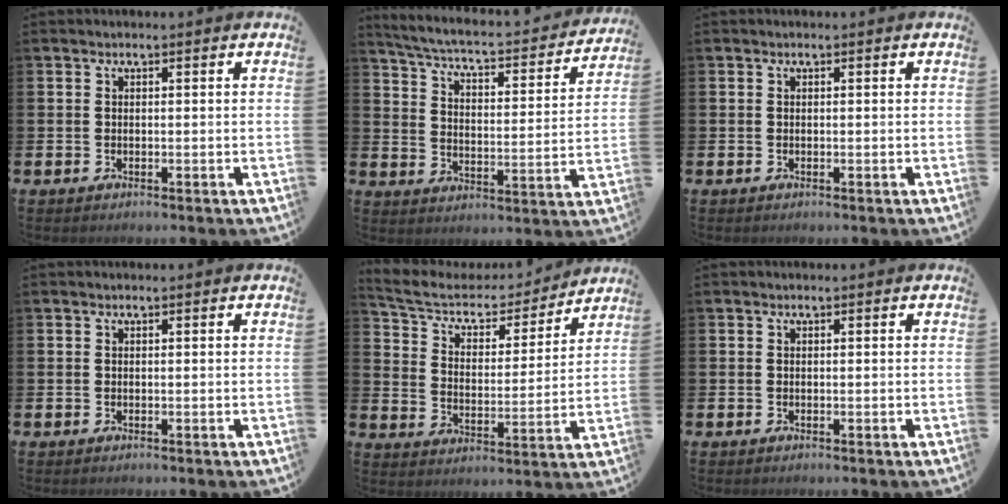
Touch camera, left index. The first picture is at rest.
{"total": 5.0, "force": [4.5, 0.8, 2.0], "torque": [-0.063, -0.038, 0.066]}
{"total": 0.0}
{"total": 0.0}
{"total": 7.1, "force": [6.3, 2.7, 1.9], "torque": [-0.065, -0.048, 0.104]}
{"total": 0.0}